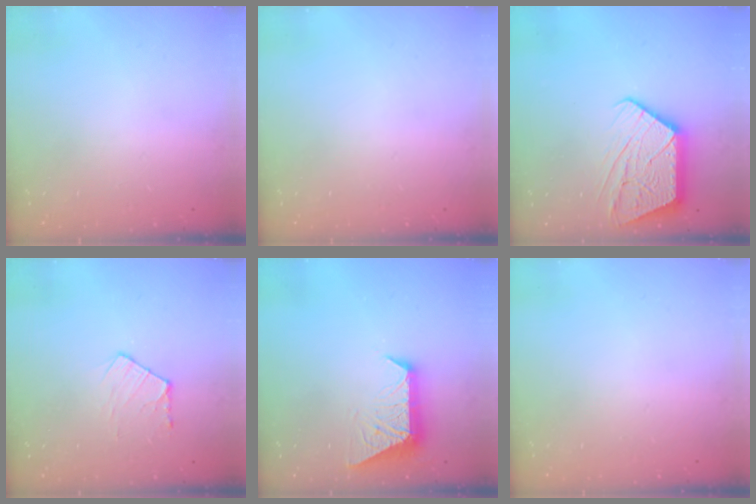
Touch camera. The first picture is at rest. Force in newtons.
{"total": 0.0}
{"total": 14.3, "press": 14.3, "slide": 1.3}
{"total": 6.2, "press": 6.1, "slide": 0.8}
{"total": 9.7, "press": 9.7, "slide": 0.2}
{"total": 0.0}